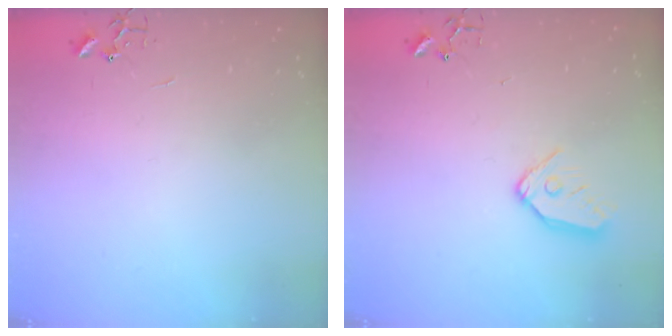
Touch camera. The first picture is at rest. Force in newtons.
{"total": 10.7, "press": 10.6, "slide": 1.1}